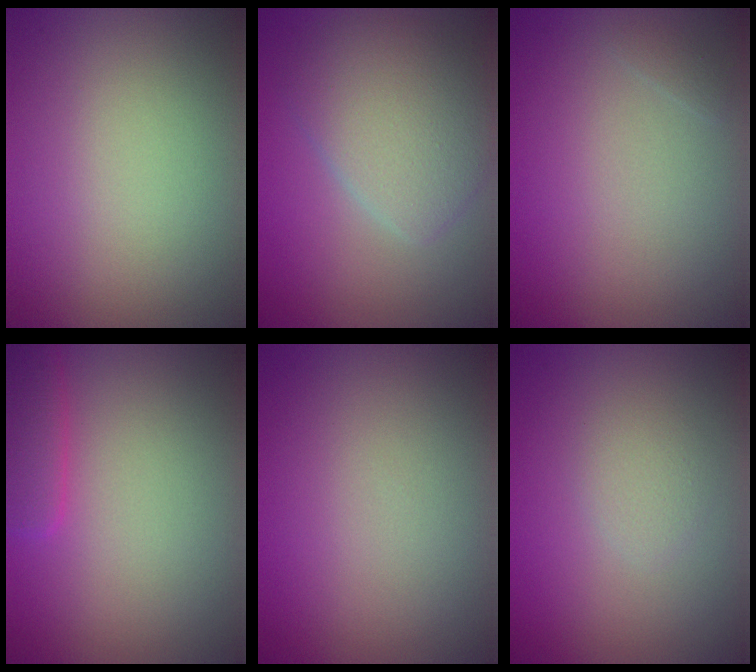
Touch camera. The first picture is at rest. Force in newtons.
{"total": 5.0, "press": 5.0, "slide": 0.2}
{"total": 0.5, "press": 0.5, "slide": 0.1}
{"total": 2.5, "press": 2.5, "slide": 0.3}
{"total": 0.0}
{"total": 1.1, "press": 1.1, "slide": 0.0}